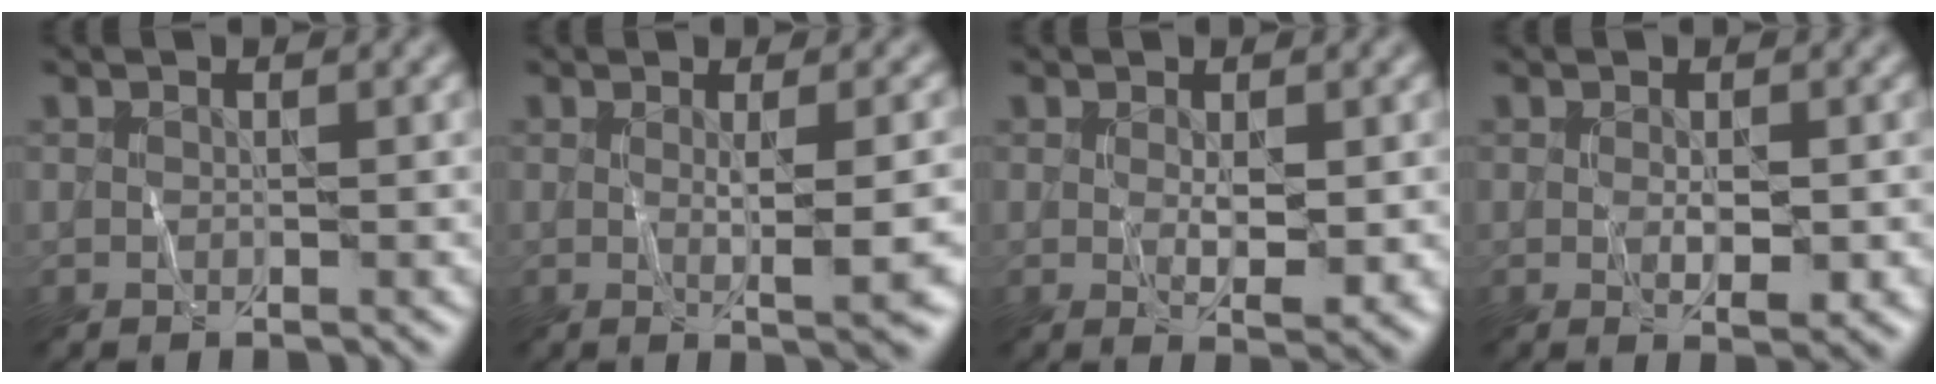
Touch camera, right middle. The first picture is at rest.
{"total": 4.6, "force": [-0.2, 0.9, 4.5], "torque": [-0.062, -0.003, -0.001]}
{"total": 2.8, "force": [0.1, 0.9, 2.7], "torque": [-0.048, -0.008, 0.008]}
{"total": 2.4, "force": [-0.2, 0.9, 2.3], "torque": [-0.039, -0.007, 0.002]}